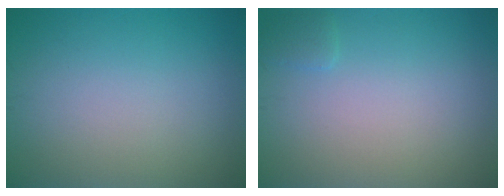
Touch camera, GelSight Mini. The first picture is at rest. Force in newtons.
{"total": 0.7, "press": 0.7, "slide": 0.1}